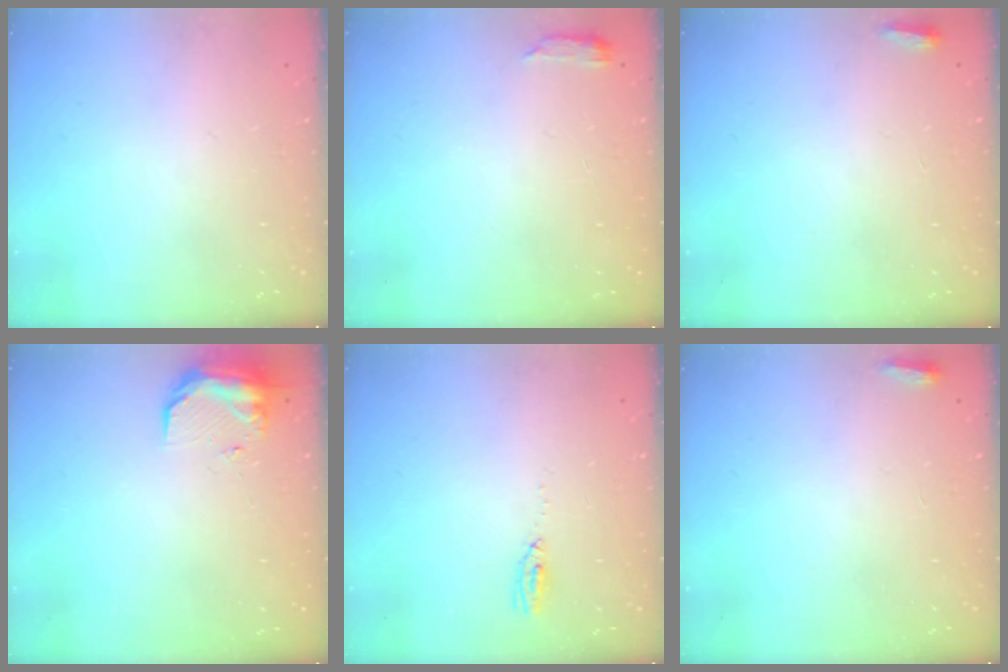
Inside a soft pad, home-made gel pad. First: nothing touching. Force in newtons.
{"total": 2.8, "press": 2.8, "slide": 0.5}
{"total": 2.5, "press": 2.3, "slide": 1.0}
{"total": 8.9, "press": 8.7, "slide": 1.5}
{"total": 3.8, "press": 3.4, "slide": 1.6}
{"total": 2.5, "press": 2.3, "slide": 1.0}